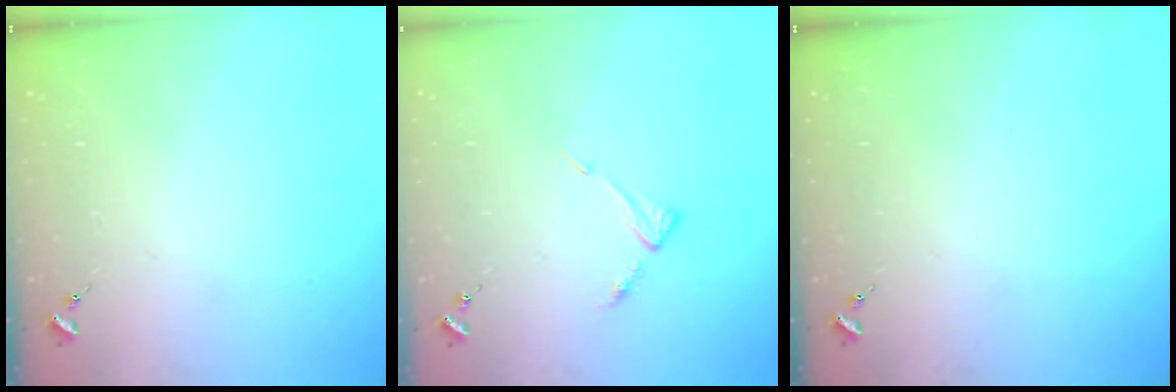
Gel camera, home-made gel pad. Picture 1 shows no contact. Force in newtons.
{"total": 5.3, "press": 5.3, "slide": 0.4}
{"total": 0.0}